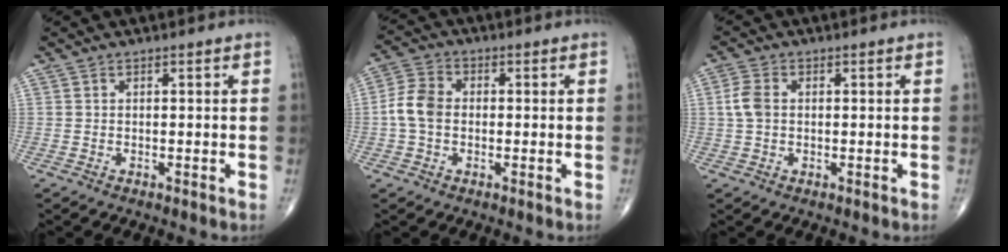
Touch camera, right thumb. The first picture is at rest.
{"total": 6.2, "force": [-0.5, 4.5, 4.2], "torque": [-0.084, 0.019, -0.020]}
{"total": 3.8, "force": [0.3, 2.6, 2.8], "torque": [-0.066, 0.007, 0.001]}